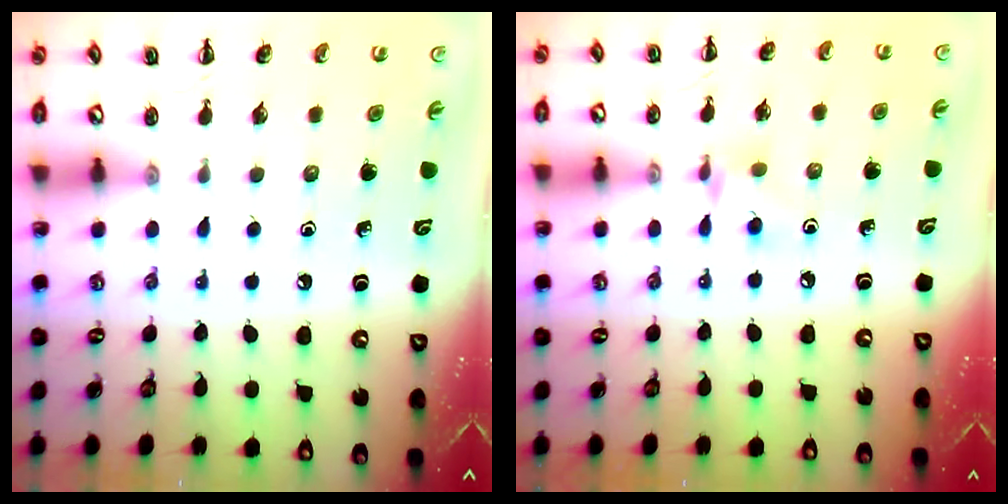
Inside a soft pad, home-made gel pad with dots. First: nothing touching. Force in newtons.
{"total": 5.2, "press": 5.1, "slide": 1.1}